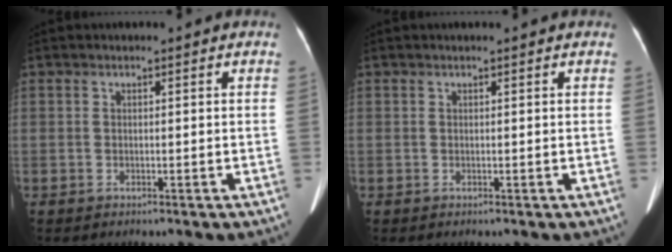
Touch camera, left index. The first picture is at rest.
{"total": 0.6, "force": [0.5, 0.0, 0.3], "torque": [-0.002, 0.010, 0.007]}